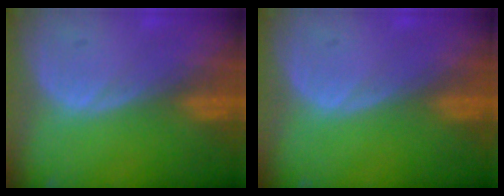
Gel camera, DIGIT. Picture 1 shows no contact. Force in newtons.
{"total": 0.0}